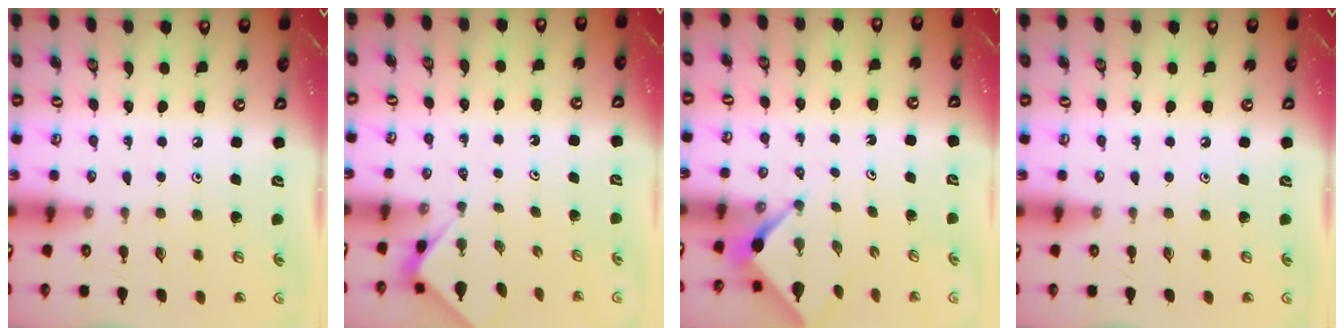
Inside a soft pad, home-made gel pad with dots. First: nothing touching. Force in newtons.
{"total": 2.0, "press": 1.9, "slide": 0.4}
{"total": 2.5, "press": 2.5, "slide": 0.3}
{"total": 0.0}